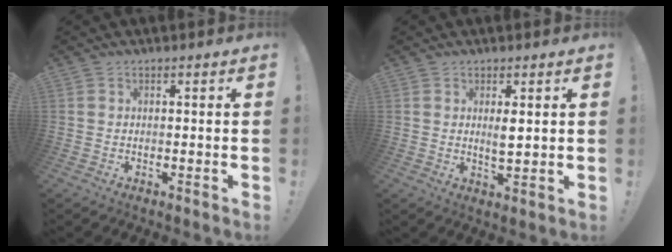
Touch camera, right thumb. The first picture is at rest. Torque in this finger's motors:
{"motor_torque": [-0.14, 0.48, 0.05, -0.05, 0.07]}